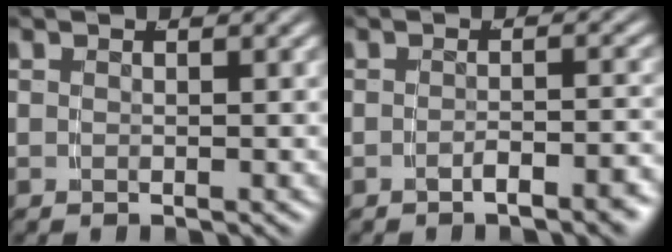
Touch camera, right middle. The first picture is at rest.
{"total": 2.3, "force": [-2.0, -0.2, 1.3], "torque": [-0.017, 0.006, -0.034]}